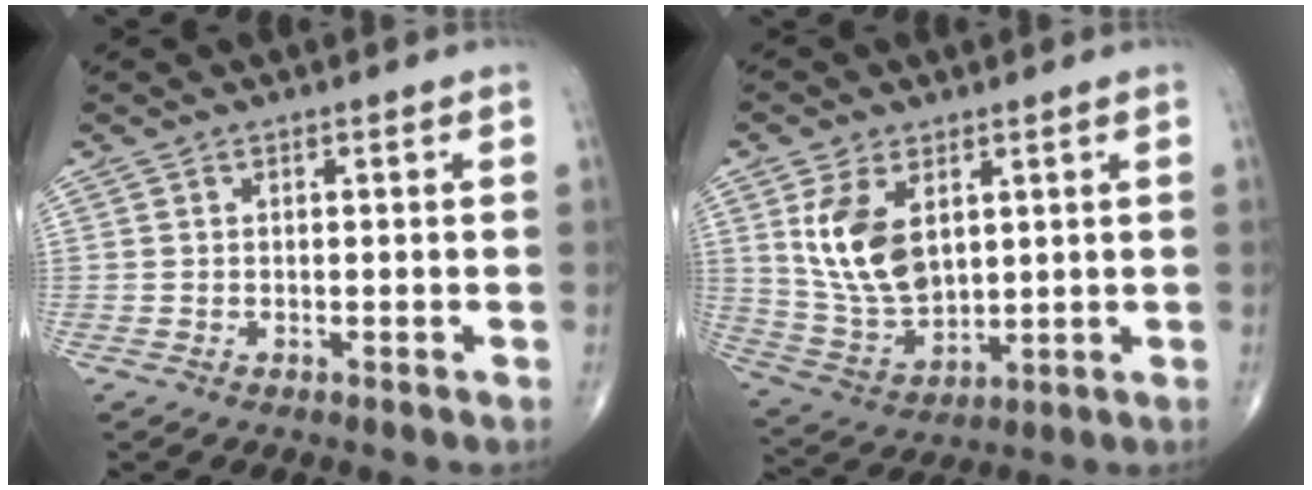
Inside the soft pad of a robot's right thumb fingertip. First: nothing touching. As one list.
[{"total": 12.2, "force": [3.8, 7.2, 9.1], "torque": [-0.165, -0.017, 0.089]}]